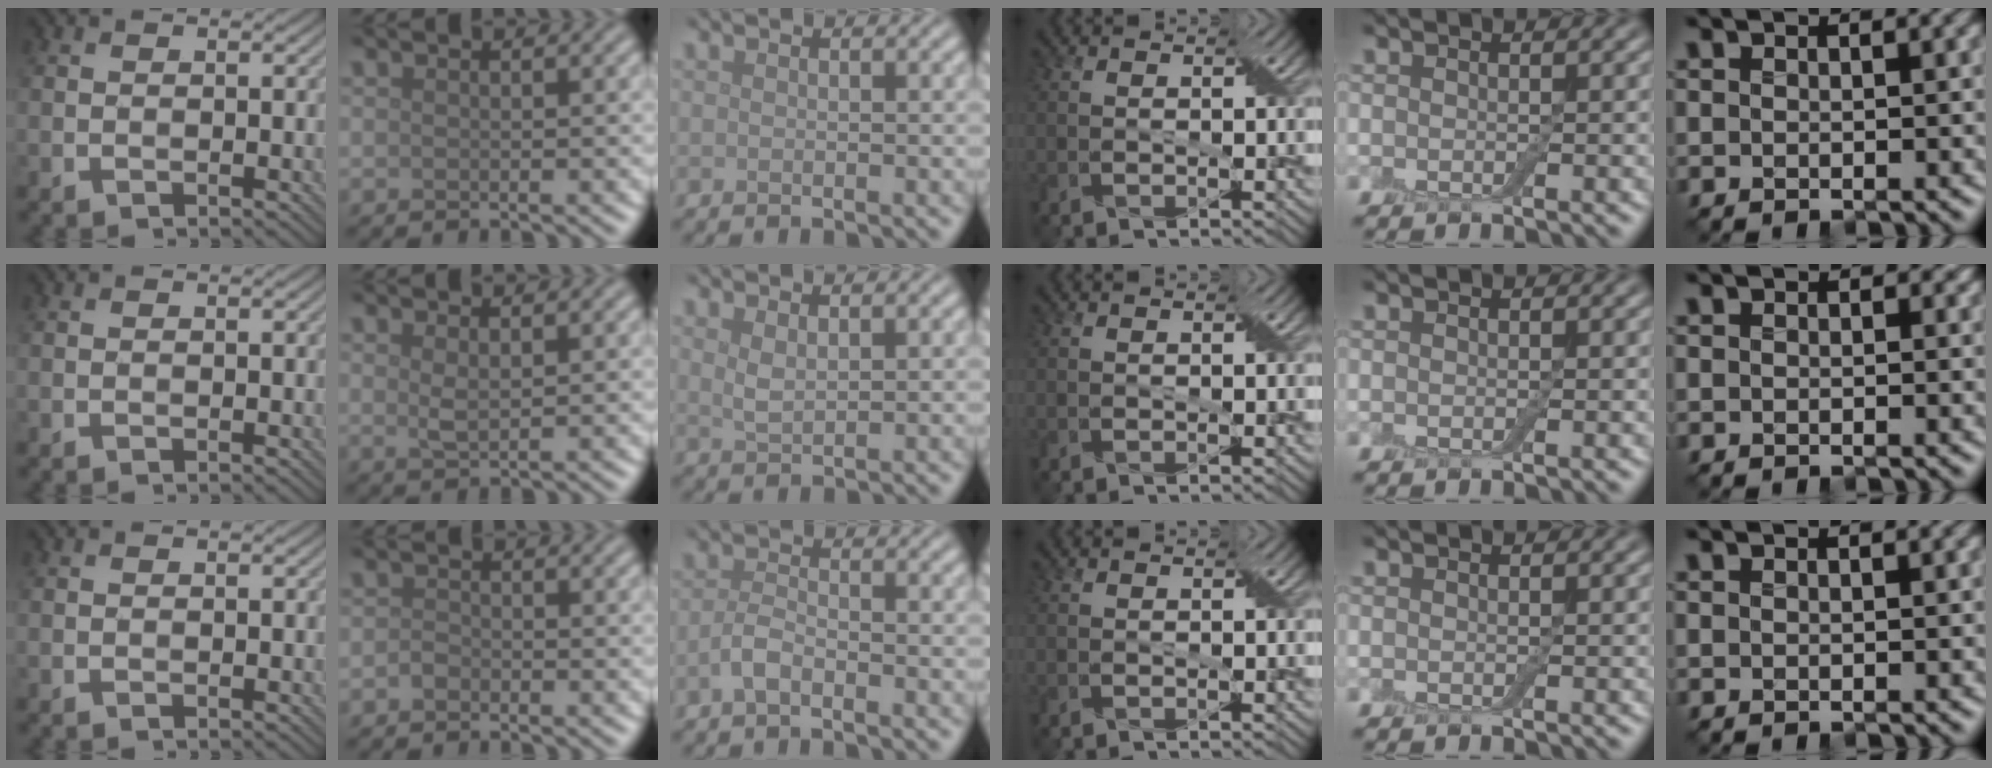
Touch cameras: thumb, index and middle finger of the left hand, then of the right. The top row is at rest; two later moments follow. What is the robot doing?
{"motion": "extract", "object": "drawer"}